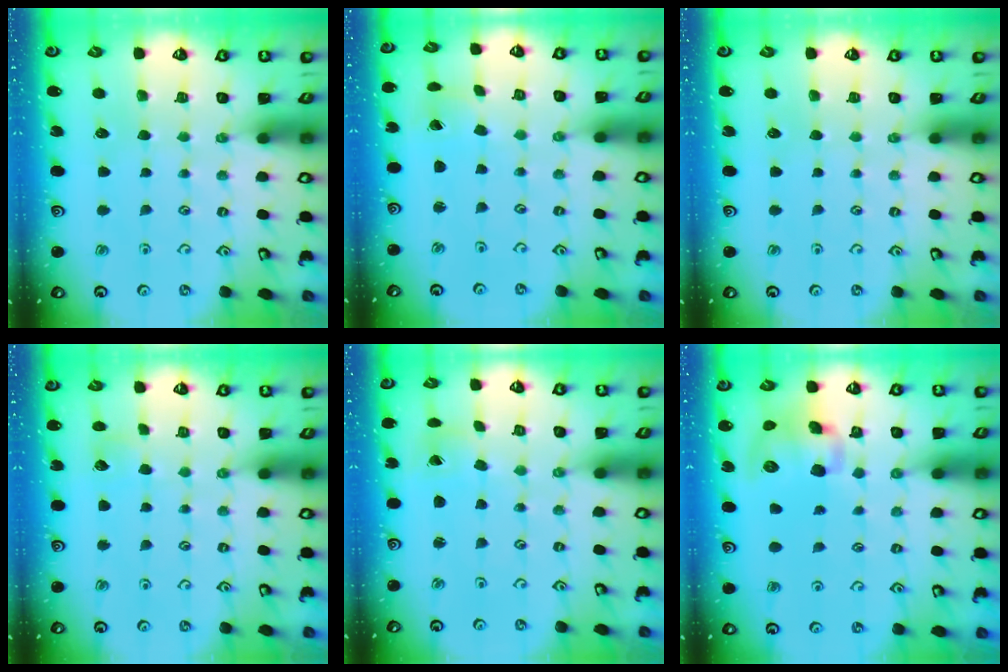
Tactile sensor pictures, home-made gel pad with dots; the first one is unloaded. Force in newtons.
{"total": 1.6, "press": 1.5, "slide": 0.1}
{"total": 0.0}
{"total": 3.2, "press": 3.2, "slide": 0.2}
{"total": 0.0}
{"total": 12.3, "press": 12.1, "slide": 2.0}